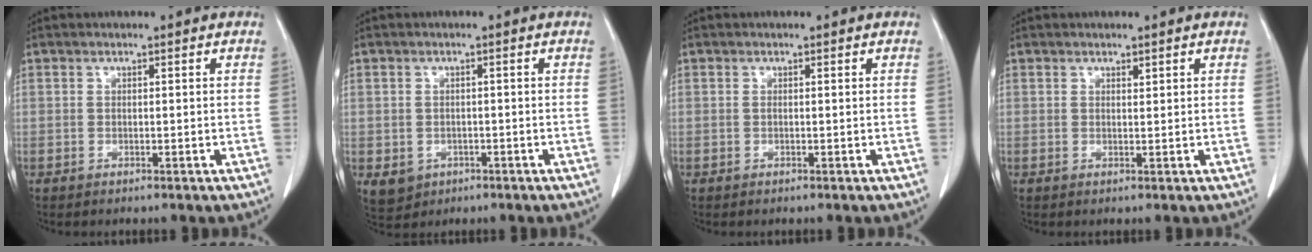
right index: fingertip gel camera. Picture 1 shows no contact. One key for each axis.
{"total": 4.1, "fx": -1.4, "fy": 3.7, "fz": 1.1, "tx": -0.017, "ty": 0.001, "tz": -0.011}
{"total": 0.0}
{"total": 0.6, "fx": 0.5, "fy": 0.1, "fz": 0.3, "tx": -0.008, "ty": -0.005, "tz": 0.007}